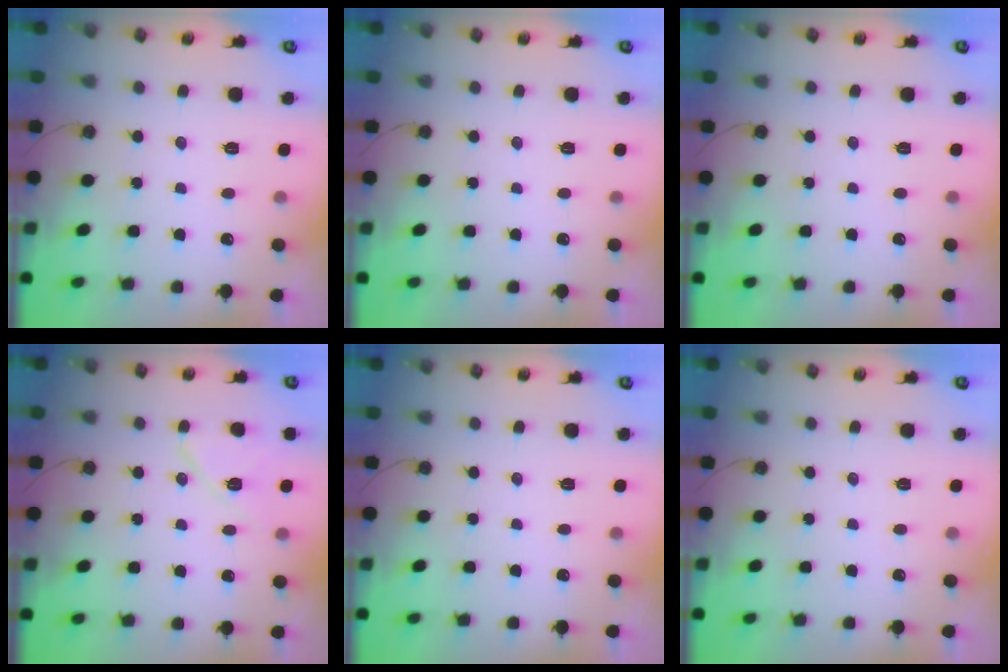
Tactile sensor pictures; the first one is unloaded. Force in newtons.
{"total": 0.0}
{"total": 0.0}
{"total": 8.1, "press": 8.1, "slide": 0.5}
{"total": 0.0}
{"total": 0.0}